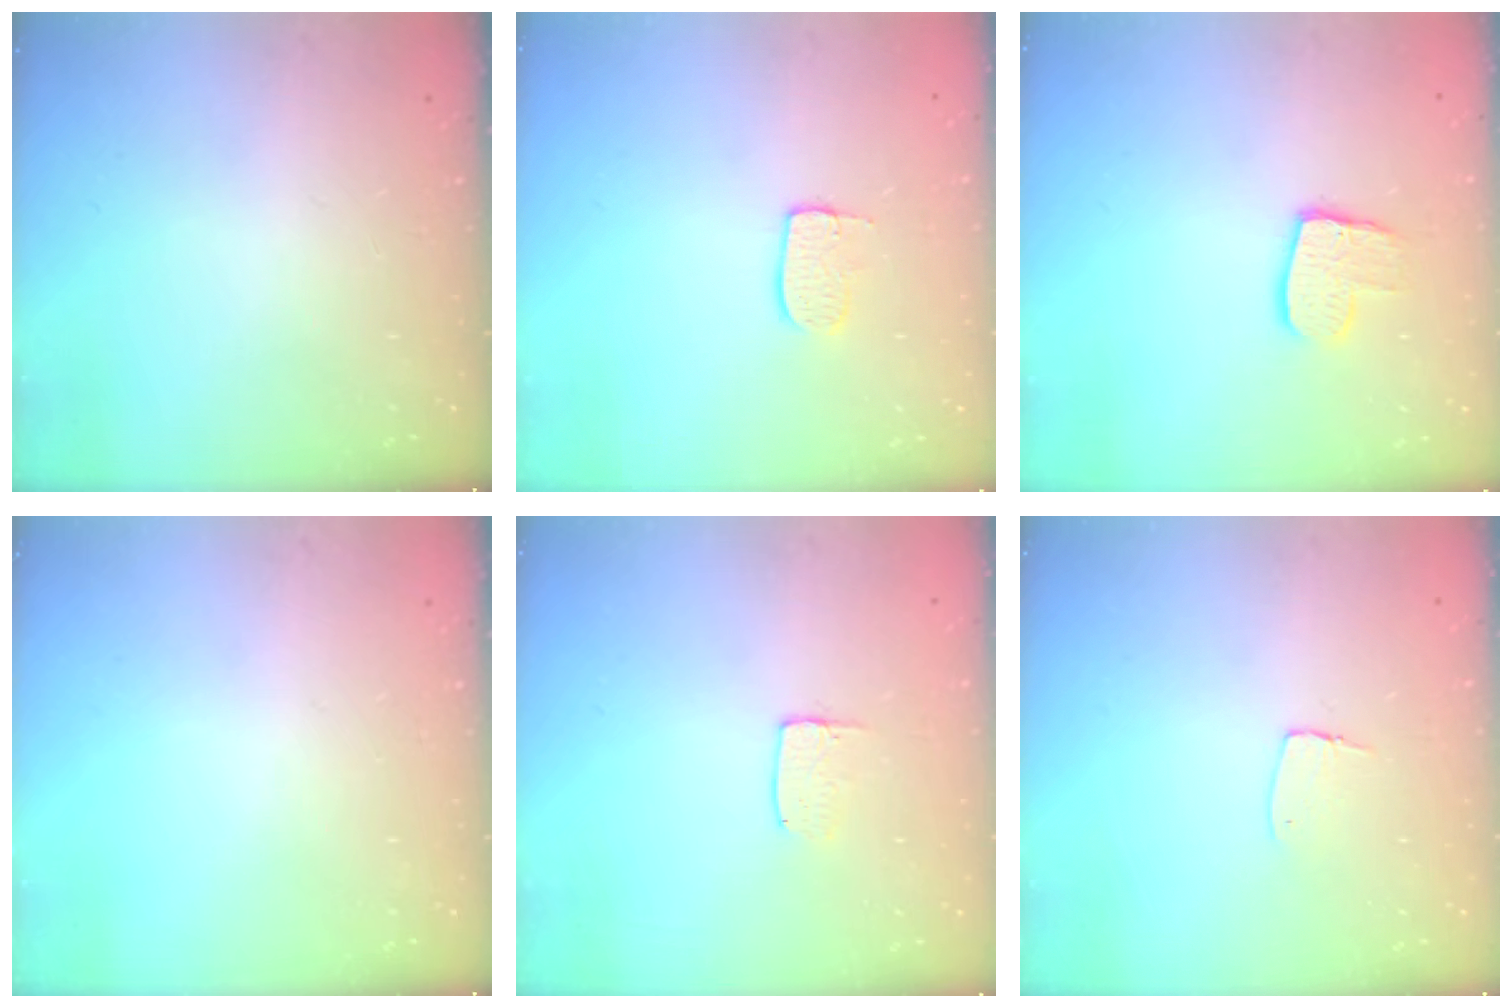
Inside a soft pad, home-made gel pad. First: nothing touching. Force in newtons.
{"total": 7.1, "press": 7.0, "slide": 0.4}
{"total": 10.1, "press": 10.0, "slide": 0.7}
{"total": 0.0}
{"total": 3.4, "press": 3.3, "slide": 0.3}
{"total": 5.6, "press": 5.5, "slide": 0.4}